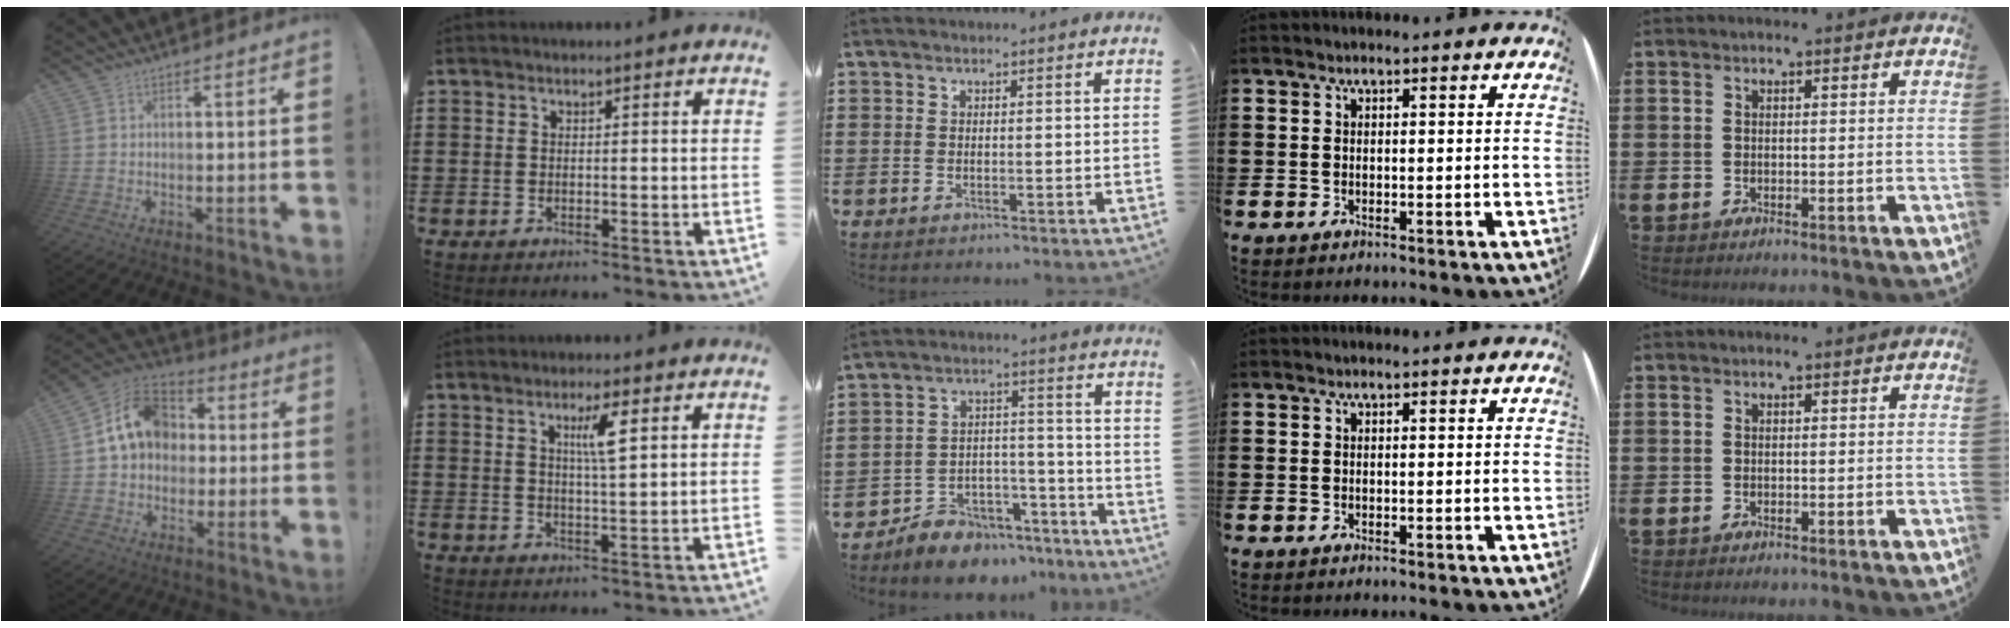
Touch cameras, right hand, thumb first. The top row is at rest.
{"thumb": {"total": 15.3, "force": [3.2, 12.2, 8.7], "torque": [-0.131, 0.009, 0.064]}, "index": {"total": 4.2, "force": [1.7, 0.5, 3.8], "torque": [-0.073, 0.000, 0.024]}, "middle": {"total": 7.0, "force": [-6.6, 2.3, 0.4], "torque": [-0.002, 0.025, -0.129]}}